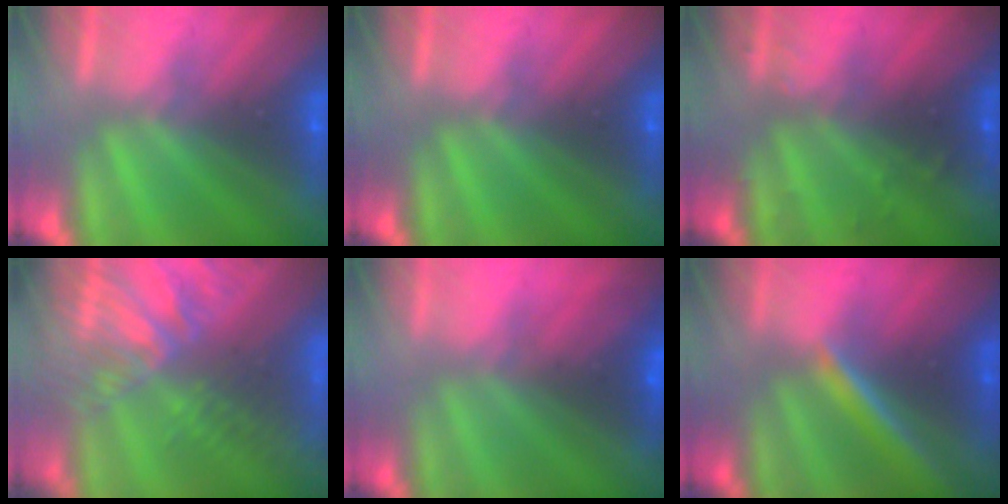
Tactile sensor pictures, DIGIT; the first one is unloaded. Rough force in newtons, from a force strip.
{"total": 0.0}
{"total": 2.9}
{"total": 8.1}
{"total": 2.9}
{"total": 4.7}